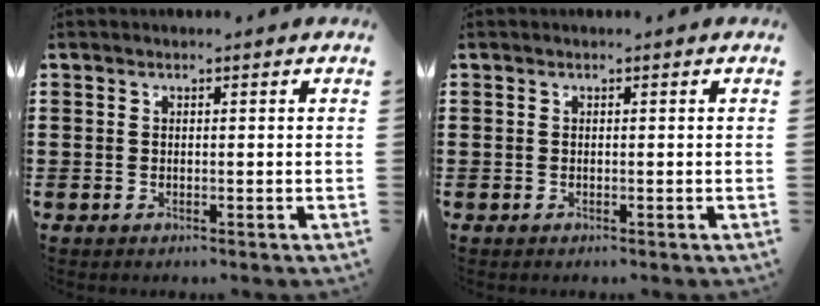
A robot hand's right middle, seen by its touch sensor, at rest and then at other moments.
{"total": 0.0}